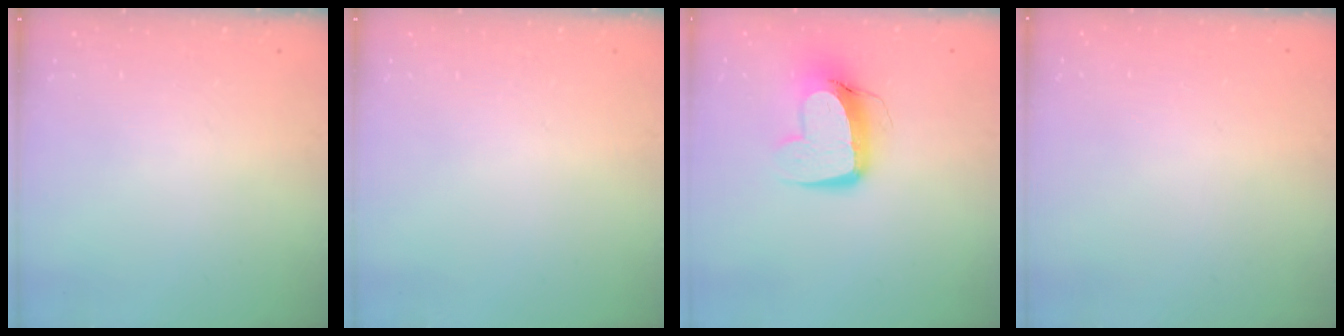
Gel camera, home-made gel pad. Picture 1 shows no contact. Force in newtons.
{"total": 0.0}
{"total": 11.6, "press": 11.5, "slide": 1.3}
{"total": 0.0}